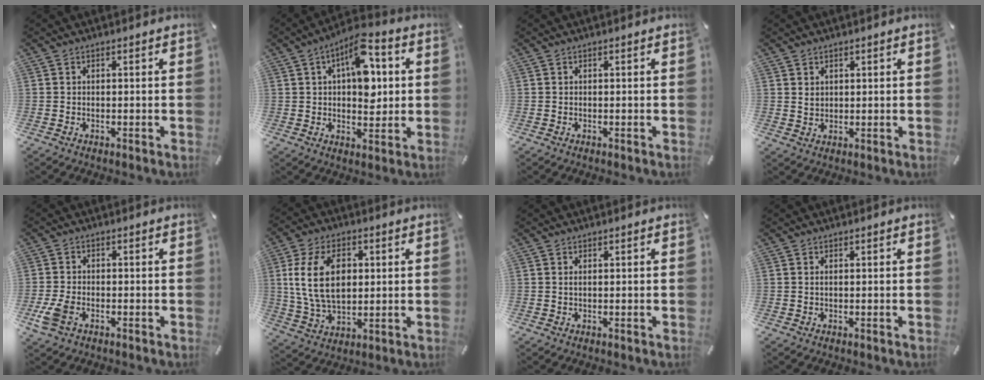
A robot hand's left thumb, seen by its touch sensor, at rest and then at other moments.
{"total": 11.9, "force": [3.6, 6.7, 9.1], "torque": [-0.127, -0.011, 0.063]}
{"total": 0.0}
{"total": 2.2, "force": [1.2, 1.7, 0.5], "torque": [-0.002, -0.001, 0.022]}
{"total": 4.8, "force": [-2.0, 3.1, 3.2], "torque": [-0.084, -0.001, -0.041]}
{"total": 13.5, "force": [2.5, 8.9, 9.9], "torque": [-0.218, 0.004, 0.040]}
{"total": 0.7, "force": [0.3, 0.2, 0.6], "torque": [-0.013, 0.000, 0.005]}
{"total": 0.6, "force": [0.2, 0.2, 0.5], "torque": [-0.010, 0.000, 0.003]}